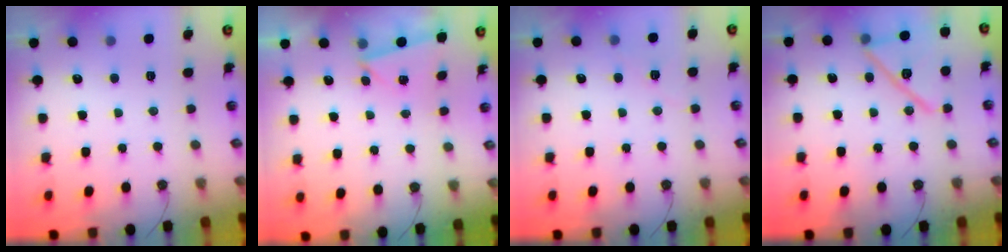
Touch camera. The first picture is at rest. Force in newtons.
{"total": 3.0, "press": 2.4, "slide": 1.7}
{"total": 5.9, "press": 5.4, "slide": 2.4}
{"total": 17.0, "press": 13.9, "slide": 9.9}